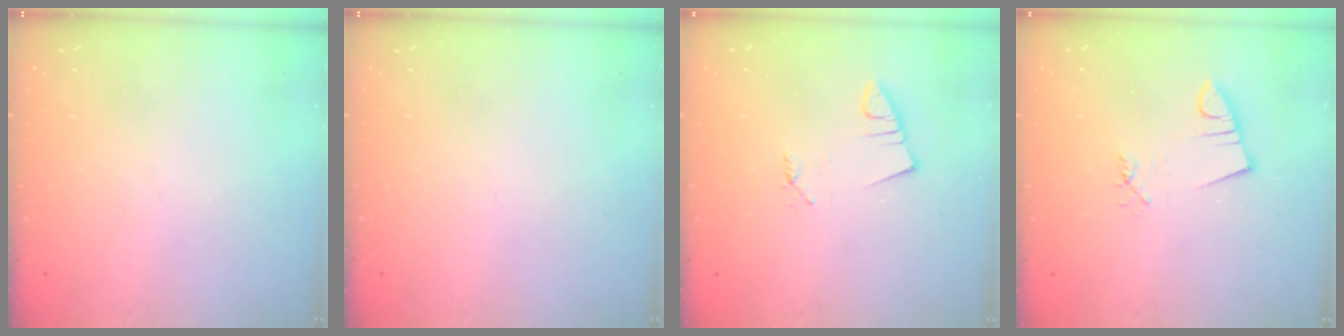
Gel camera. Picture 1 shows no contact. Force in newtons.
{"total": 0.0}
{"total": 0.9, "press": 0.9, "slide": 0.1}
{"total": 1.1, "press": 1.1, "slide": 0.0}